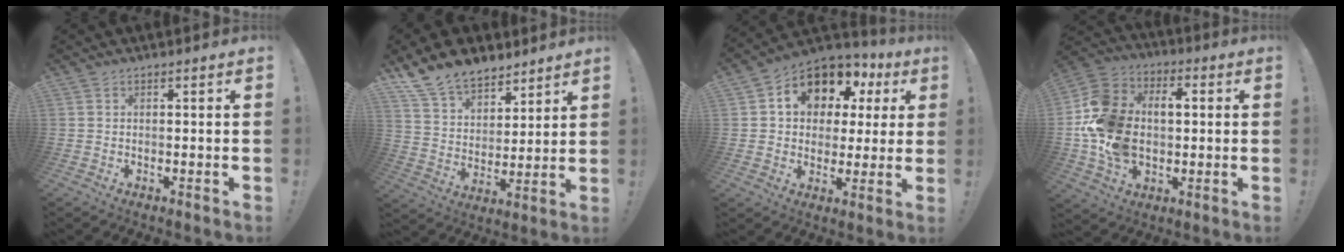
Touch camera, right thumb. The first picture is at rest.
{"total": 13.6, "force": [10.8, 7.1, 4.0], "torque": [-0.078, -0.080, 0.207]}
{"total": 12.0, "force": [5.8, 8.5, 6.3], "torque": [-0.104, -0.037, 0.106]}
{"total": 19.3, "force": [-0.1, 14.5, 12.7], "torque": [-0.238, 0.012, 0.004]}